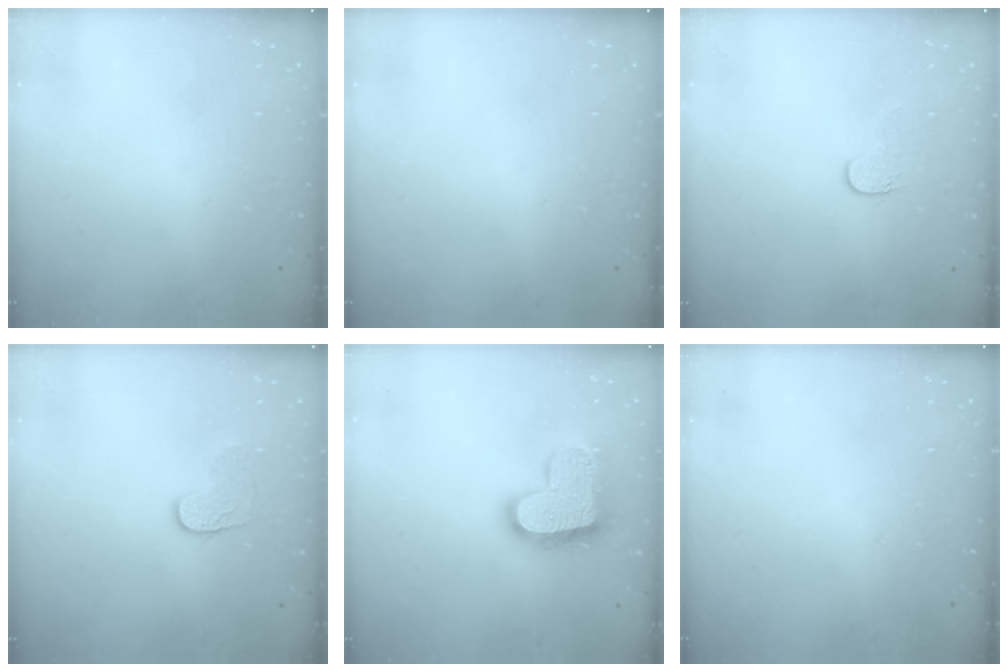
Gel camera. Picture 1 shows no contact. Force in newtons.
{"total": 0.0}
{"total": 4.6, "press": 4.6, "slide": 0.5}
{"total": 5.2, "press": 5.2, "slide": 0.2}
{"total": 18.7, "press": 18.7, "slide": 1.2}
{"total": 0.0}